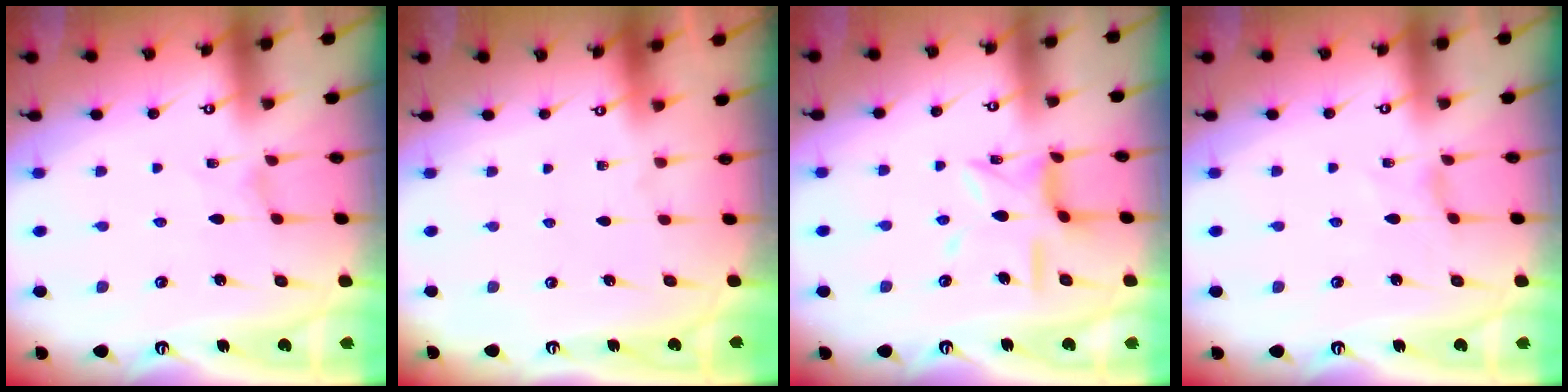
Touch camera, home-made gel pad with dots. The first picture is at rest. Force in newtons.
{"total": 0.0}
{"total": 10.7, "press": 10.7, "slide": 0.8}
{"total": 0.0}